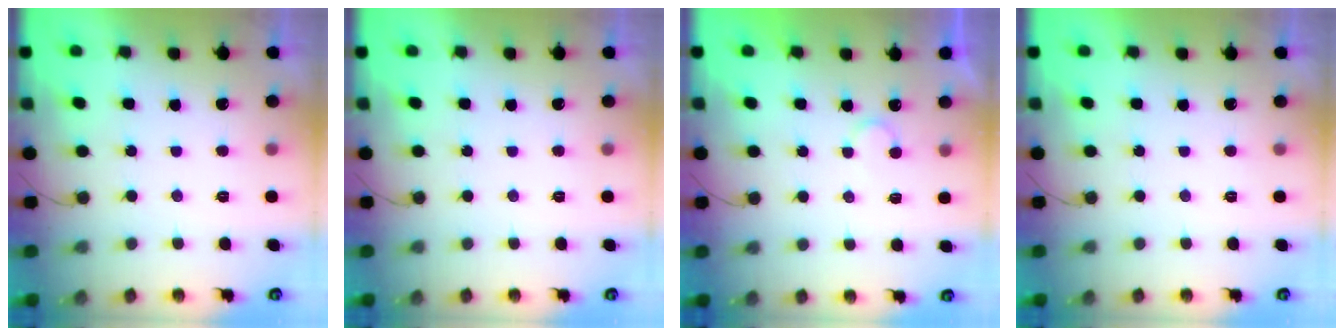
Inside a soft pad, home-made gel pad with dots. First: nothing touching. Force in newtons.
{"total": 0.0}
{"total": 5.6, "press": 5.6, "slide": 0.4}
{"total": 1.9, "press": 1.9, "slide": 0.0}